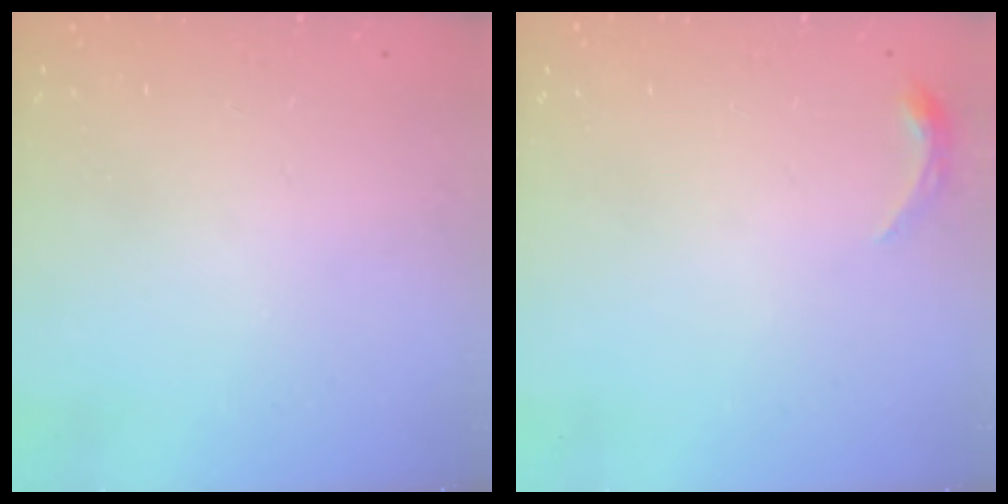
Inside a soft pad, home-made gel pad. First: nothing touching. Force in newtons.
{"total": 3.4, "press": 3.3, "slide": 0.6}